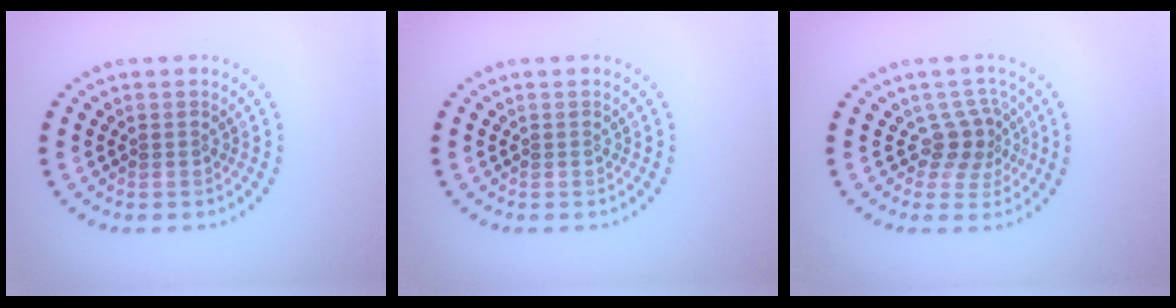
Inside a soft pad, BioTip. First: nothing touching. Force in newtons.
{"total": 0.0}
{"total": 2.7, "press": 1.9, "slide": 1.9}